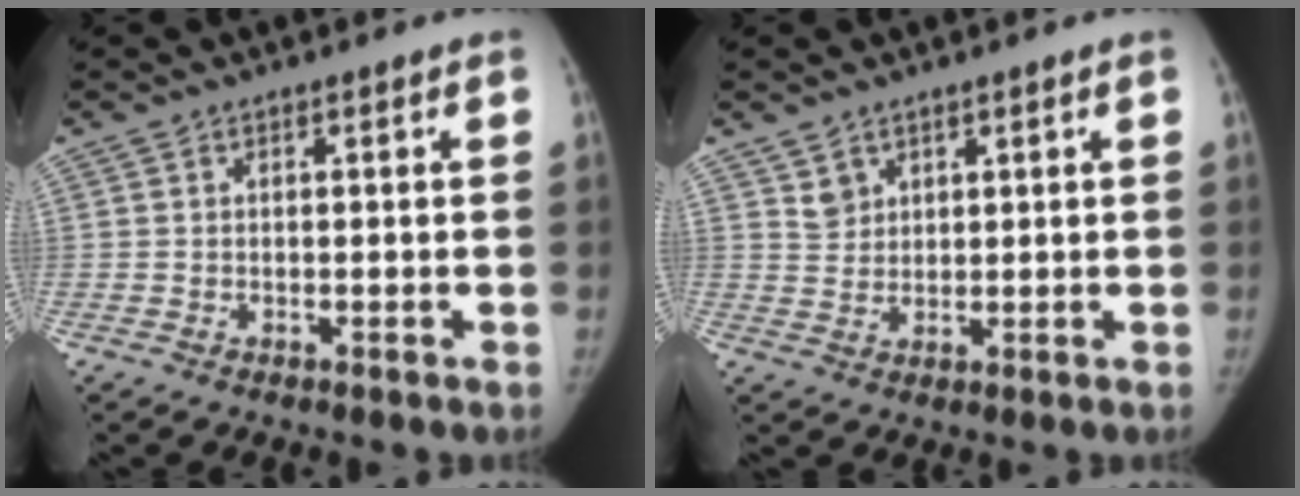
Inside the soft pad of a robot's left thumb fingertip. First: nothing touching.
{"total": 2.9, "force": [1.9, 2.1, 0.3], "torque": [0.015, -0.017, 0.037]}